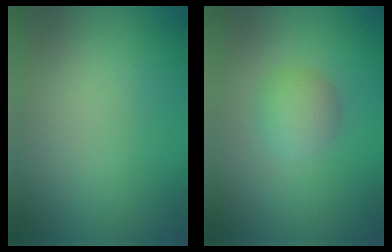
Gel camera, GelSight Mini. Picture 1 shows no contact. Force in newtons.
{"total": 2.4, "press": 2.4, "slide": 0.1}